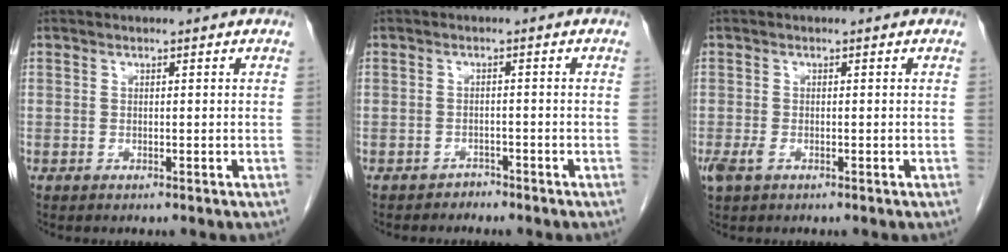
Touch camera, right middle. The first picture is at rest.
{"total": 1.5, "force": [-1.3, 0.7, -0.2], "torque": [-0.001, 0.002, -0.022]}
{"total": 2.2, "force": [-1.0, 1.1, 1.5], "torque": [-0.042, -0.003, -0.014]}